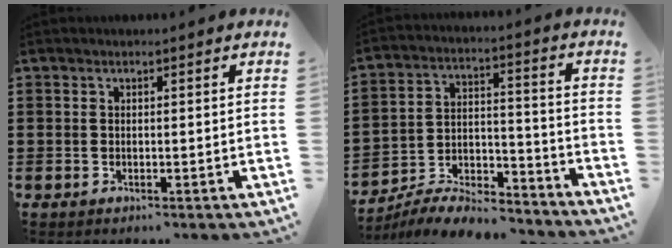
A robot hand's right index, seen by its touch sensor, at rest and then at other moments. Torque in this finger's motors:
{"motor_torque": [0.64, -0.37, 0.43, 0.10]}